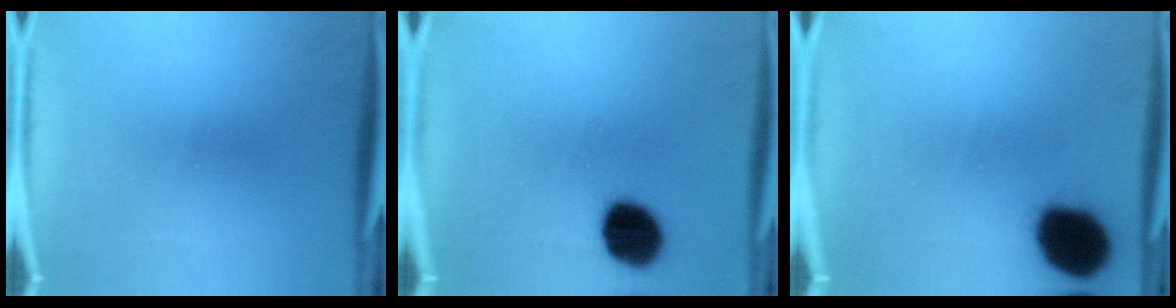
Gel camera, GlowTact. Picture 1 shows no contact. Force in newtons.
{"total": 13.2}
{"total": 17.8}